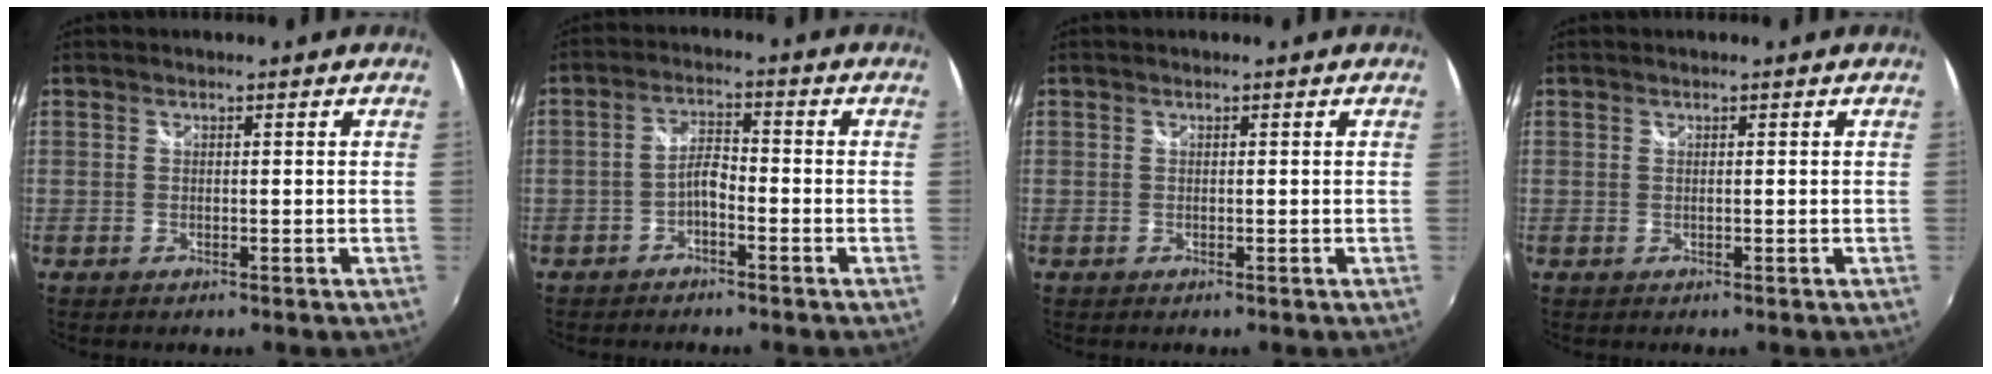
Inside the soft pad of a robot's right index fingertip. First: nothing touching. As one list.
[{"total": 3.4, "force": [-2.2, 1.2, 2.3], "torque": [-0.050, 0.010, -0.041]}, {"total": 0.0}, {"total": 0.0}]